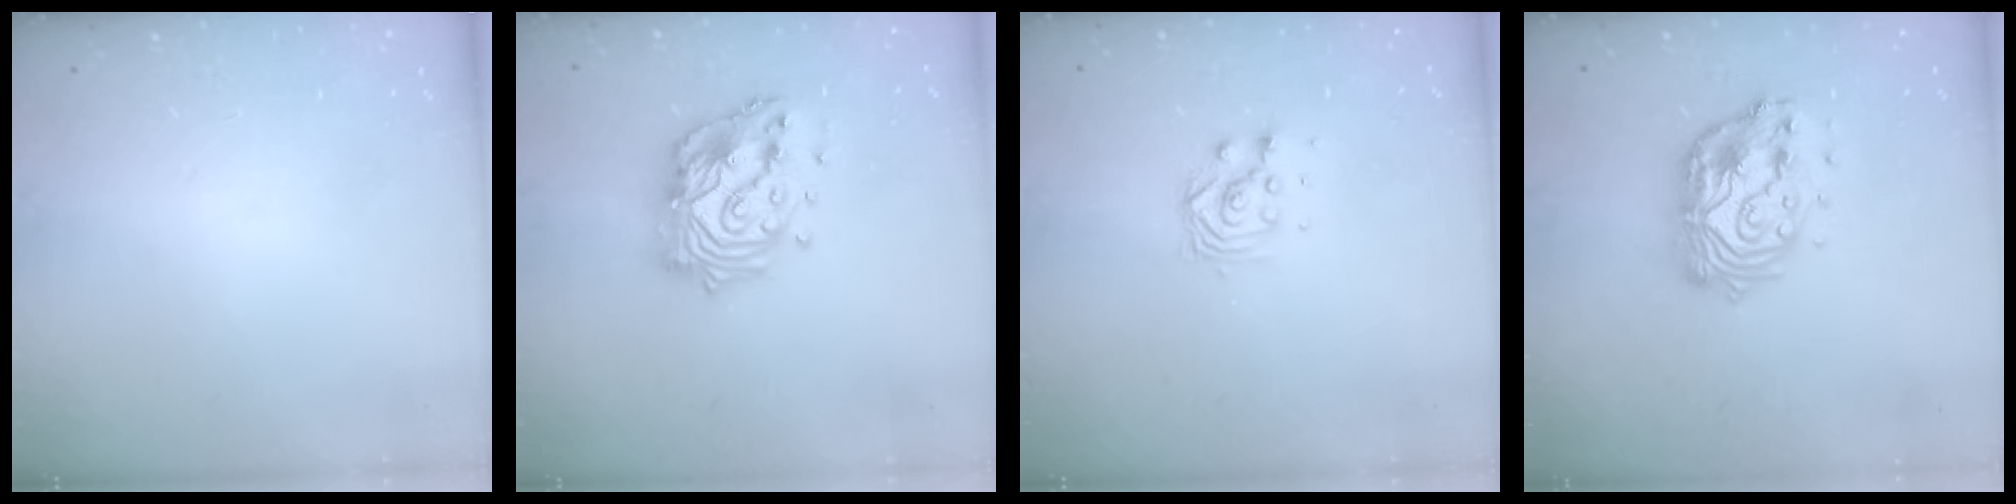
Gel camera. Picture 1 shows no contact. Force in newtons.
{"total": 18.2, "press": 18.1, "slide": 1.5}
{"total": 4.2, "press": 4.2, "slide": 0.3}
{"total": 14.1, "press": 14.1, "slide": 1.1}